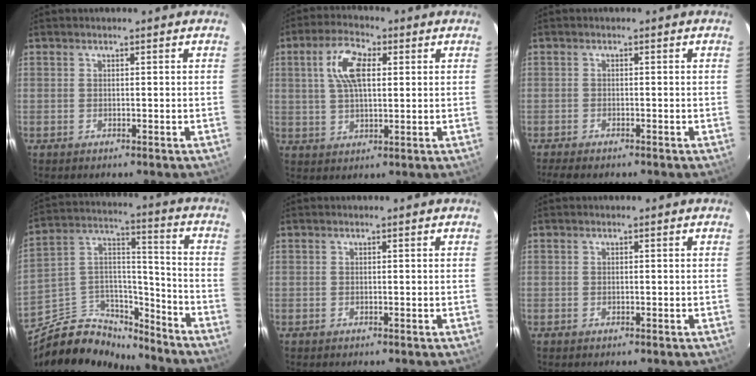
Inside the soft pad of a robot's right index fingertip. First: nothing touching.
{"total": 8.5, "force": [2.4, 3.9, 7.2], "torque": [-0.137, 0.017, 0.044]}
{"total": 4.1, "force": [-3.5, 0.9, 1.9], "torque": [-0.048, -0.016, -0.061]}
{"total": 14.6, "force": [-11.4, 7.9, 4.7], "torque": [-0.100, 0.072, -0.181]}
{"total": 0.0}
{"total": 0.0}